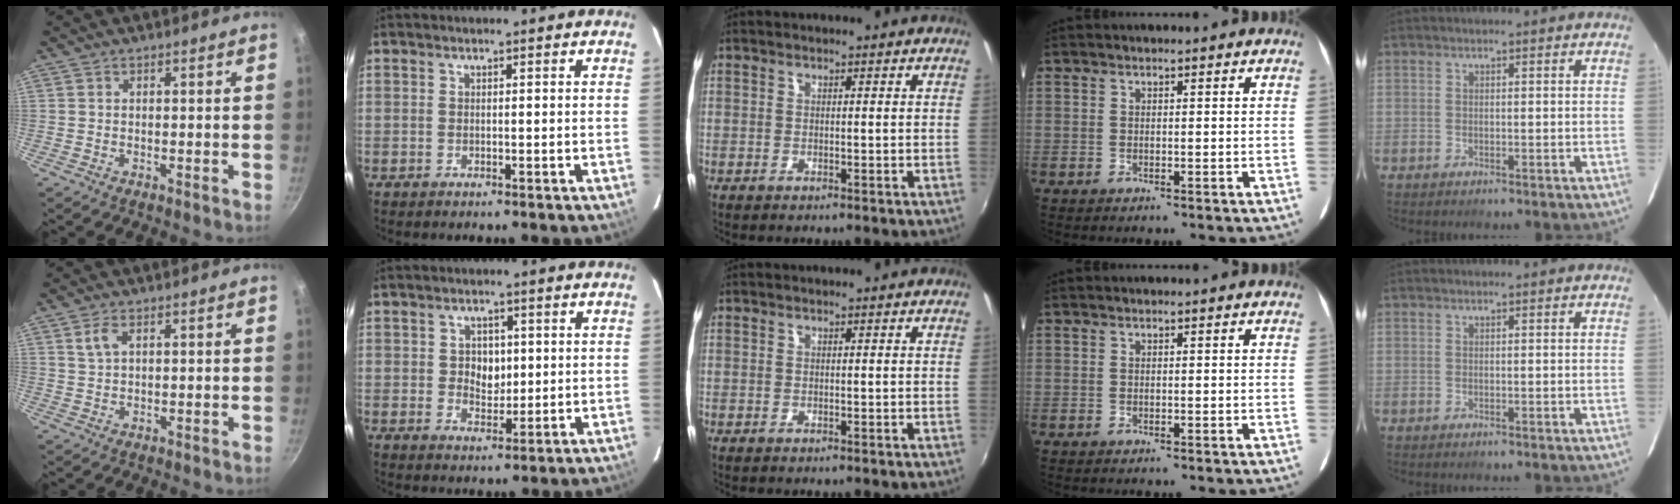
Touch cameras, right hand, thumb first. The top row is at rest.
{"thumb": {"total": 2.7, "force": [1.1, 1.4, 2.0], "torque": [-0.037, -0.002, 0.023]}, "index": {"total": 4.6, "force": [0.5, 3.7, 2.6], "torque": [-0.041, 0.005, 0.013]}}